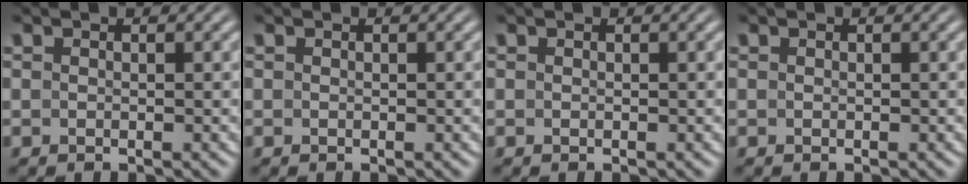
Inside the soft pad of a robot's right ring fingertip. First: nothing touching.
{"total": 0.0}
{"total": 0.0}
{"total": 0.0}